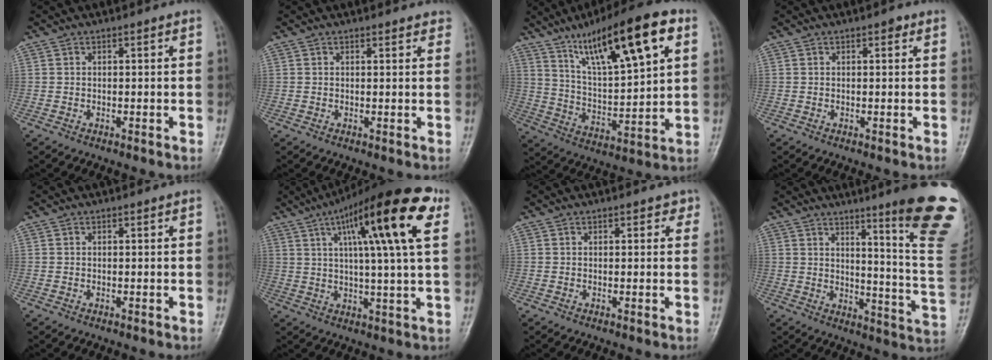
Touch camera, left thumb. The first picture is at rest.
{"total": 2.1, "force": [1.8, 0.8, 0.8], "torque": [0.005, -0.002, 0.012]}
{"total": 20.5, "force": [10.3, 5.3, 16.8], "torque": [-0.250, -0.025, 0.179]}
{"total": 1.0, "force": [0.6, 0.5, 0.7], "torque": [-0.006, 0.000, 0.004]}
{"total": 0.0}
{"total": 20.2, "force": [7.8, 3.4, 18.3], "torque": [-0.270, 0.002, 0.111]}
{"total": 1.6, "force": [0.8, 1.0, 0.9], "torque": [0.004, 0.000, 0.005]}
{"total": 21.3, "force": [12.5, 1.8, 17.2], "torque": [-0.190, -0.082, 0.161]}